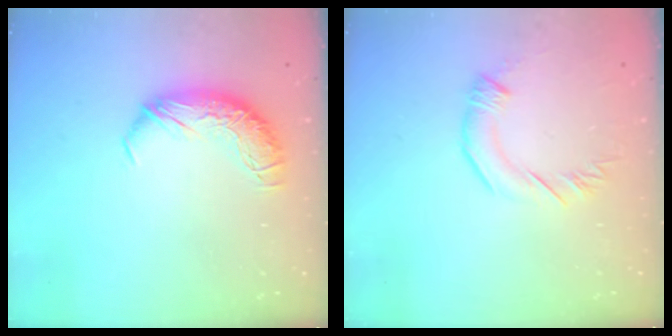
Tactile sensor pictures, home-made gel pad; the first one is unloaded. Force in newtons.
{"total": 2.8, "press": 2.7, "slide": 0.5}